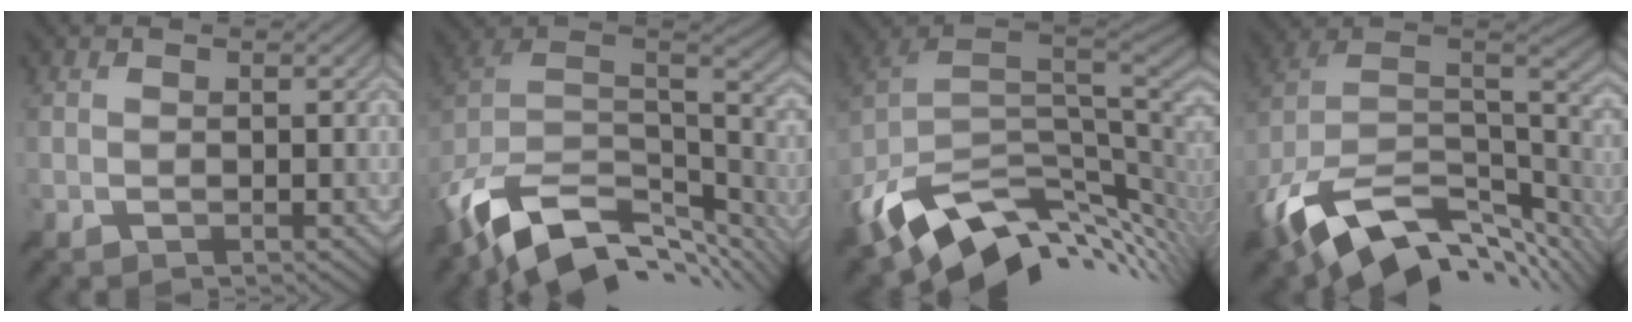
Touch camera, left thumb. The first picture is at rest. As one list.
[{"total": 14.2, "force": [-7.8, 7.7, 9.0], "torque": [-0.199, -0.032, -0.117]}, {"total": 14.4, "force": [-4.7, 8.8, 10.4], "torque": [-0.221, -0.031, -0.070]}, {"total": 16.0, "force": [-7.6, 8.5, 11.1], "torque": [-0.248, -0.019, -0.121]}]